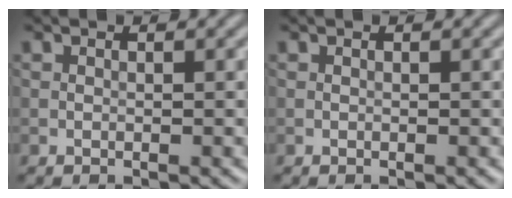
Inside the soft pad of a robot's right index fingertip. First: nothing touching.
{"total": 0.0}